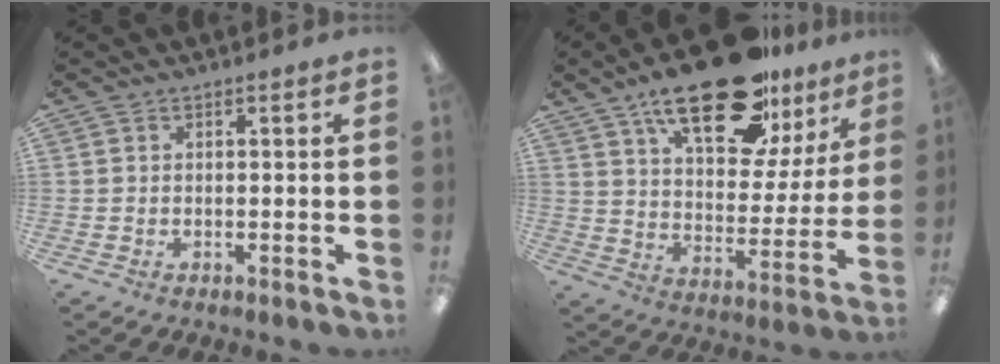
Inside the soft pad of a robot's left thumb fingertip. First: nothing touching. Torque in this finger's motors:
{"motor_torque": [2.58, 2.43, 1.69, -1.08, 0.16]}